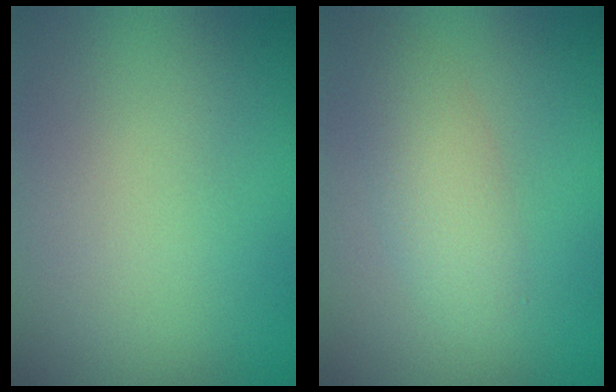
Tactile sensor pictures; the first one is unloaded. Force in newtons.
{"total": 3.0, "press": 3.0, "slide": 0.2}